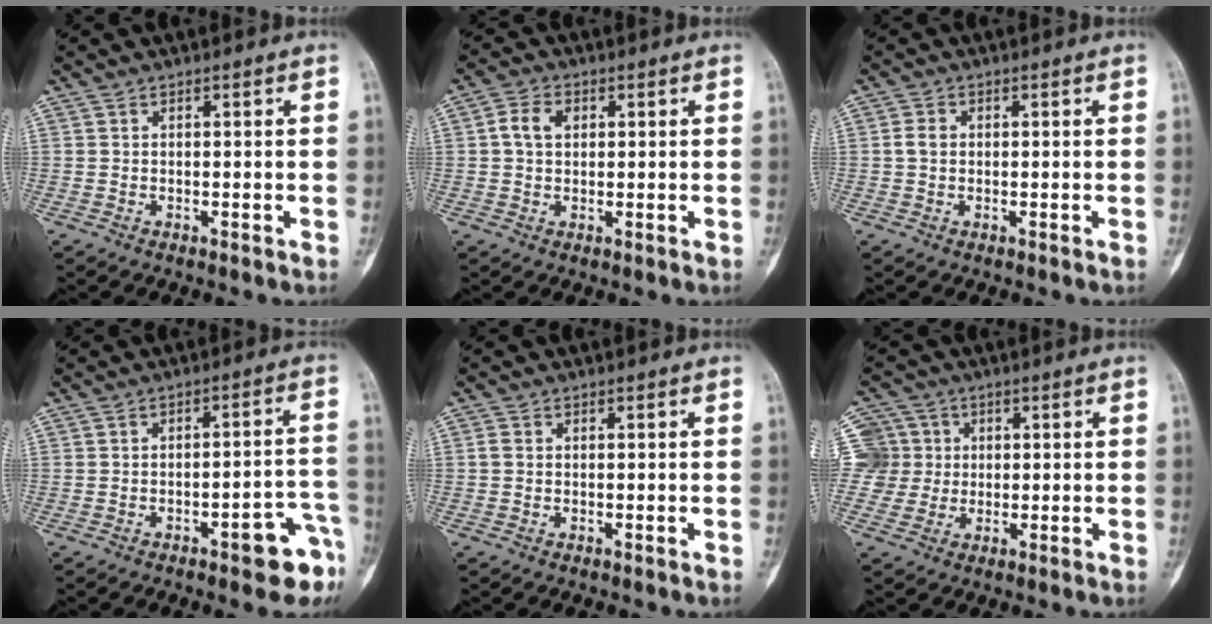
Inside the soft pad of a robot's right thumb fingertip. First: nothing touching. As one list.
[{"total": 4.2, "force": [0.9, 3.0, 2.8], "torque": [-0.050, 0.009, 0.013]}, {"total": 2.1, "force": [0.1, 1.6, 1.3], "torque": [-0.024, 0.005, -0.001]}, {"total": 9.3, "force": [-5.0, 2.9, 7.3], "torque": [-0.065, 0.042, -0.055]}, {"total": 0.9, "force": [-0.1, 0.7, 0.5], "torque": [-0.008, 0.001, -0.004]}, {"total": 8.8, "force": [1.4, 8.6, 1.1], "torque": [-0.006, 0.025, 0.029]}]